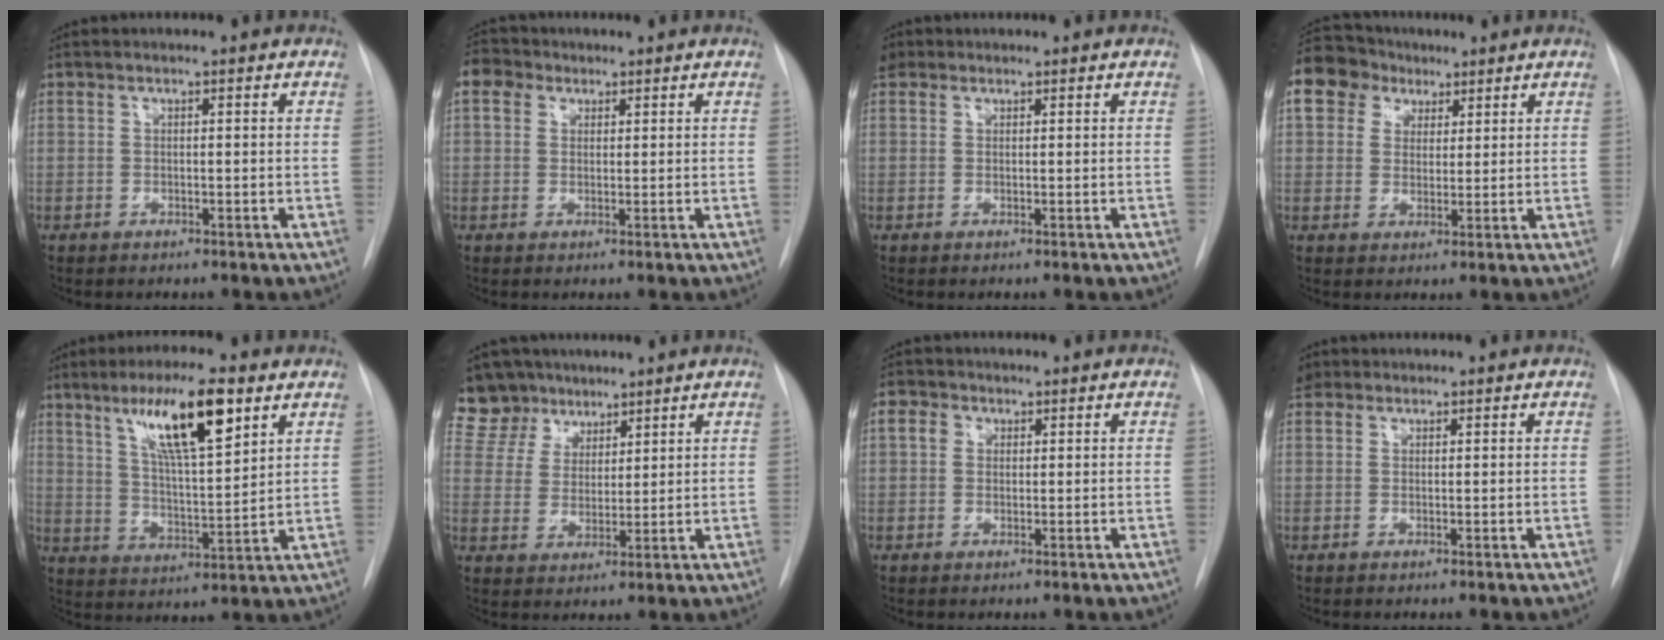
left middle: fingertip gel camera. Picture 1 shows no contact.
{"total": 4.4, "force": [2.2, 3.4, 1.6], "torque": [-0.039, 0.021, 0.042]}
{"total": 2.7, "force": [1.6, 2.1, 0.6], "torque": [-0.011, 0.018, 0.027]}
{"total": 14.2, "force": [7.1, 11.3, 4.8], "torque": [-0.141, 0.065, 0.133]}
{"total": 13.0, "force": [7.1, 1.9, 10.8], "torque": [-0.190, 0.004, 0.123]}
{"total": 9.9, "force": [7.8, 6.0, 0.5], "torque": [-0.010, 0.021, 0.151]}
{"total": 2.7, "force": [0.9, 2.4, 1.1], "torque": [-0.021, 0.012, 0.014]}
{"total": 2.8, "force": [1.7, 2.1, 0.5], "torque": [-0.009, 0.017, 0.029]}